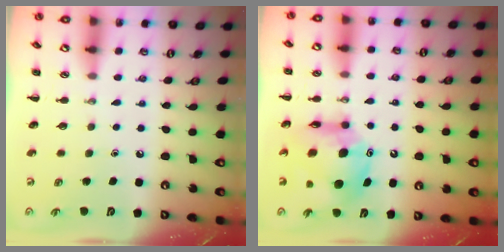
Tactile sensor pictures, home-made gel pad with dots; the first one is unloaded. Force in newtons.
{"total": 11.4, "press": 10.8, "slide": 3.5}